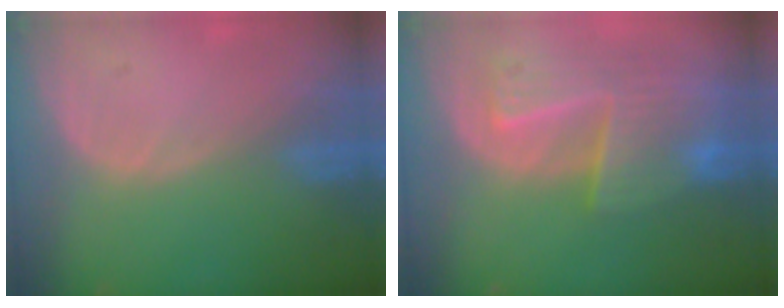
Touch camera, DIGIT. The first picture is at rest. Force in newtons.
{"total": 9.5, "press": 8.4, "slide": 4.5}